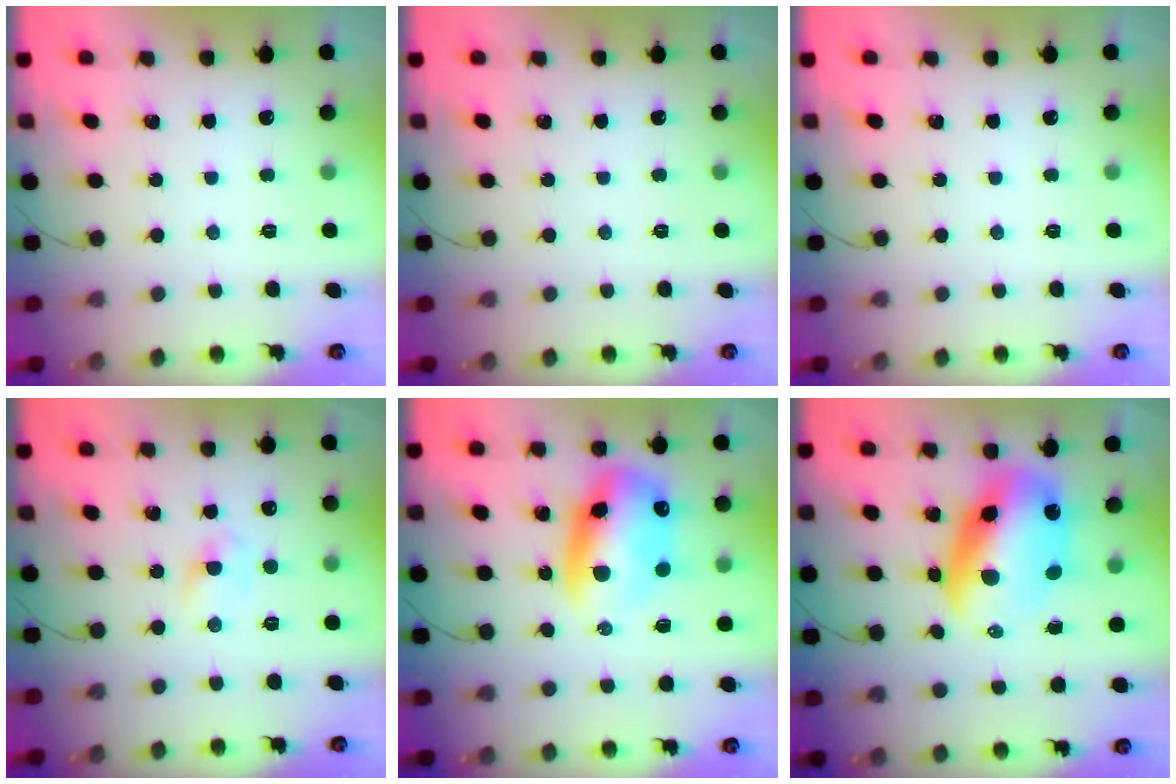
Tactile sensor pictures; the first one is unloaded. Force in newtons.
{"total": 0.0}
{"total": 0.0}
{"total": 2.7, "press": 2.5, "slide": 1.0}
{"total": 13.4, "press": 13.0, "slide": 3.4}
{"total": 14.0, "press": 13.6, "slide": 3.5}